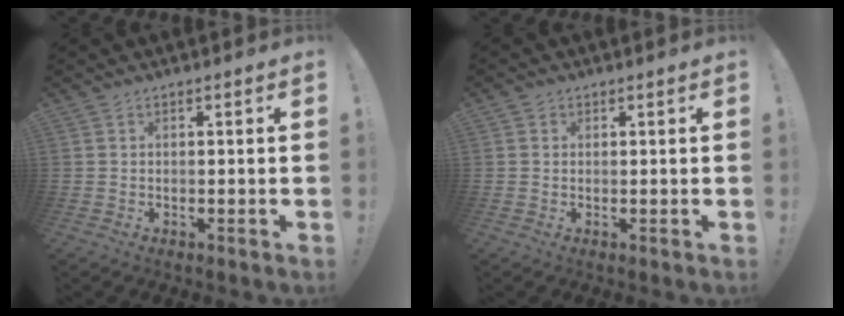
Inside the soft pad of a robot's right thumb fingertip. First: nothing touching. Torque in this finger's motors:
{"motor_torque": [-0.05, -0.05, -0.13, -0.02, 0.11]}